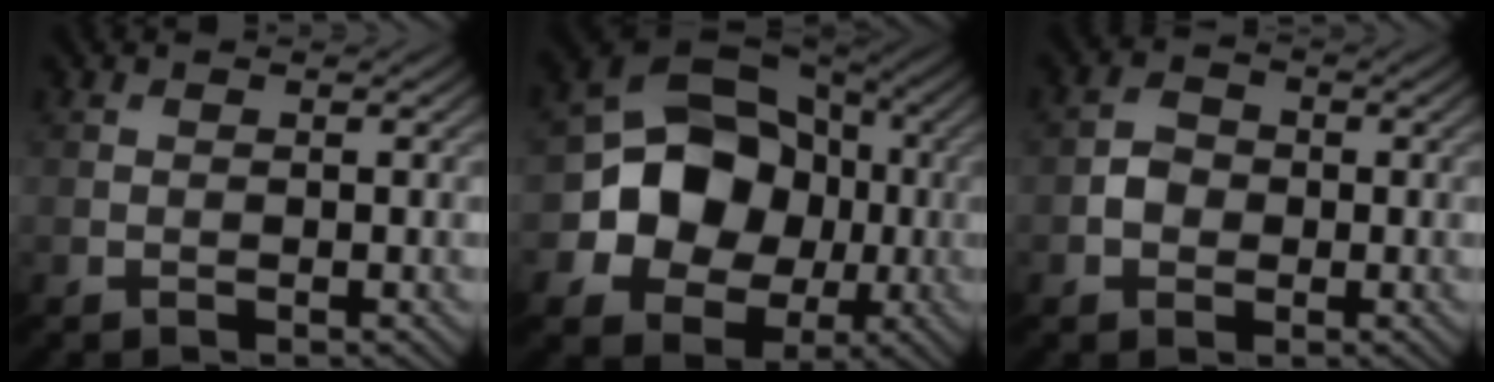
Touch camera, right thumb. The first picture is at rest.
{"total": 13.2, "force": [-1.4, 11.2, 7.0], "torque": [-0.132, -0.006, -0.045]}
{"total": 2.5, "force": [-0.6, 2.1, 1.2], "torque": [-0.025, 0.000, -0.017]}